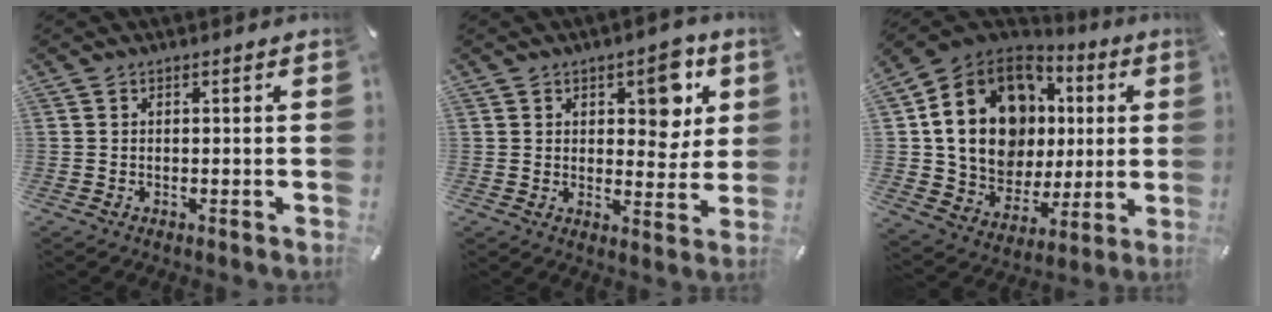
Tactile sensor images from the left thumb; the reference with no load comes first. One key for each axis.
{"total": 9.2, "fx": 4.1, "fy": 5.3, "fz": 6.4, "tx": -0.055, "ty": -0.023, "tz": 0.058}
{"total": 20.0, "fx": 4.7, "fy": 15.6, "fz": 11.5, "tx": -0.227, "ty": -0.017, "tz": 0.097}